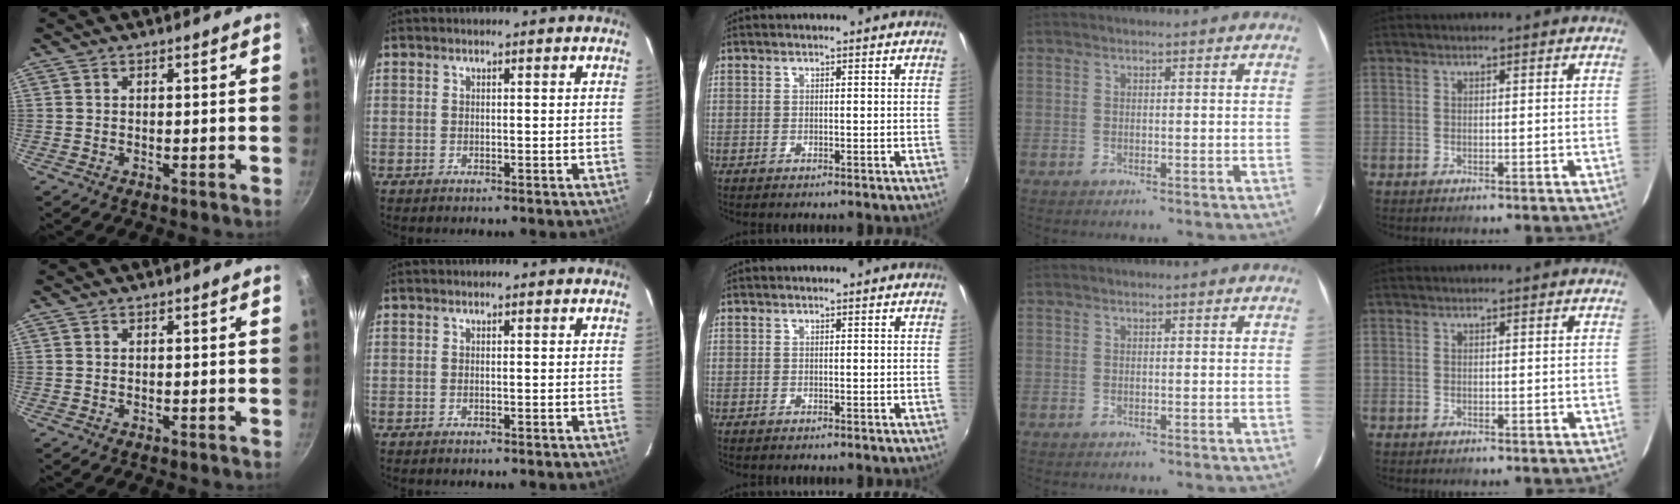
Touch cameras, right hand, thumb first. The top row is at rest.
{}